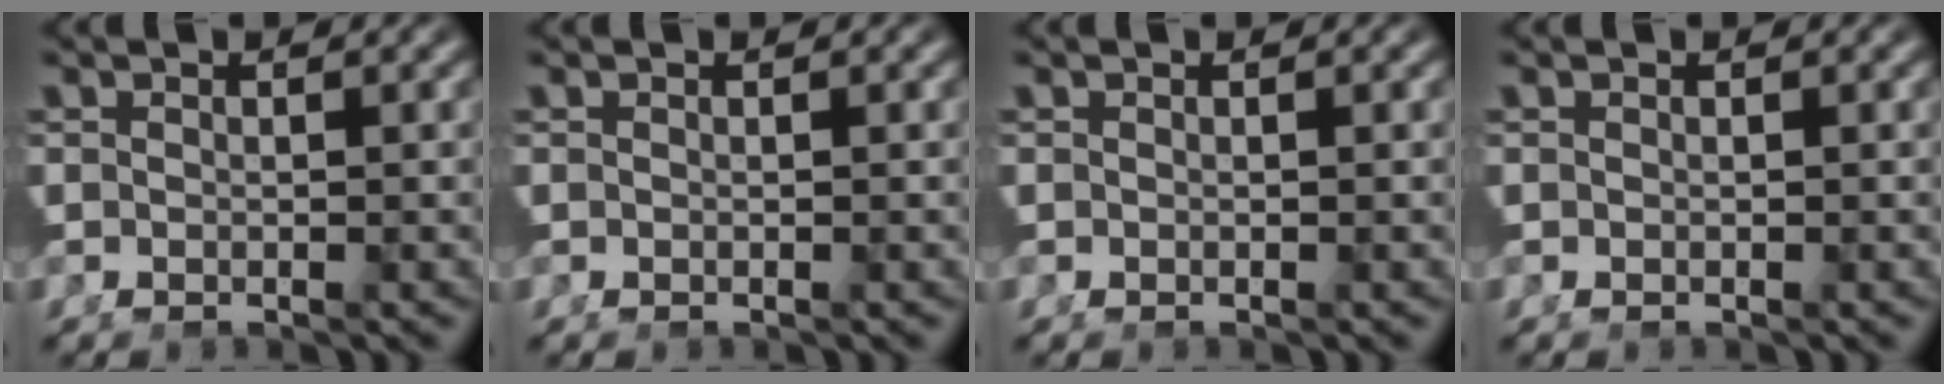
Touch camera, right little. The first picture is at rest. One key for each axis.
{"total": 0.0}
{"total": 0.0}
{"total": 0.0}